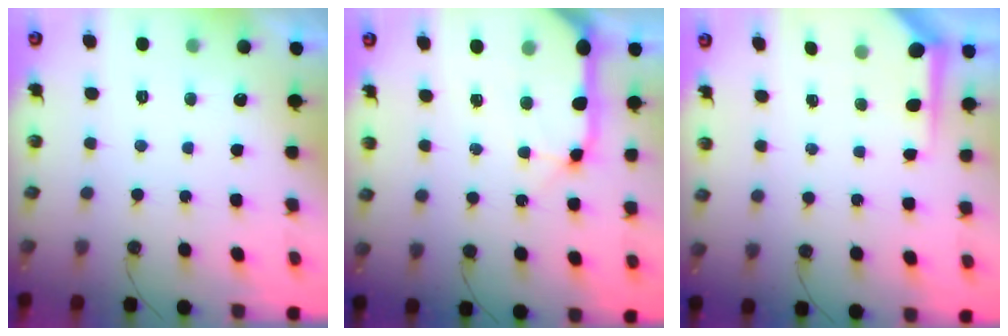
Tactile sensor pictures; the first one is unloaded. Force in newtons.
{"total": 19.7, "press": 19.5, "slide": 3.2}
{"total": 5.3, "press": 5.3, "slide": 0.3}